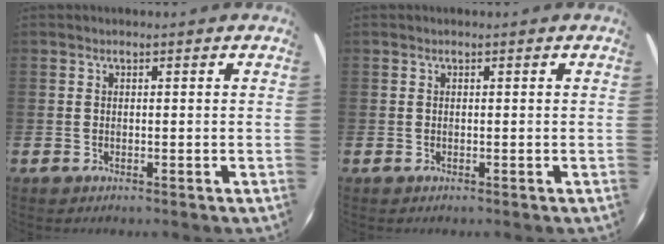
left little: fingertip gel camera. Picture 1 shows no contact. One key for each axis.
{"total": 0.0}